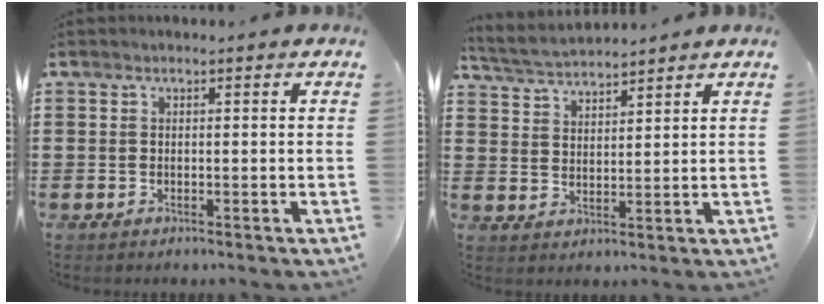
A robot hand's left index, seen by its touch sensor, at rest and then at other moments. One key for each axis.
{"total": 3.5, "fx": 3.5, "fy": 0.1, "fz": 0.4, "tx": -0.022, "ty": -0.013, "tz": 0.063}